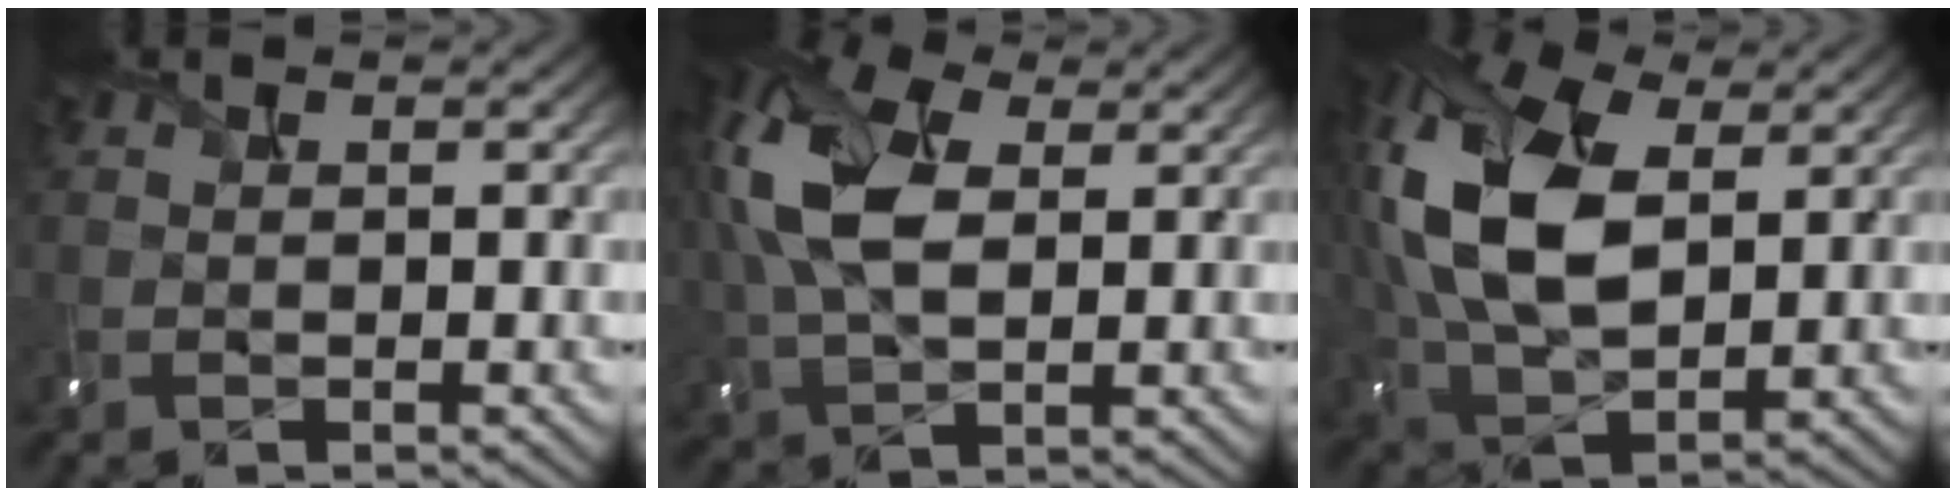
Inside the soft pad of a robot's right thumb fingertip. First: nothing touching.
{"total": 10.6, "force": [2.8, 6.2, 8.2], "torque": [-0.221, 0.017, 0.047]}
{"total": 14.2, "force": [3.4, 8.4, 11.0], "torque": [-0.276, 0.013, 0.064]}